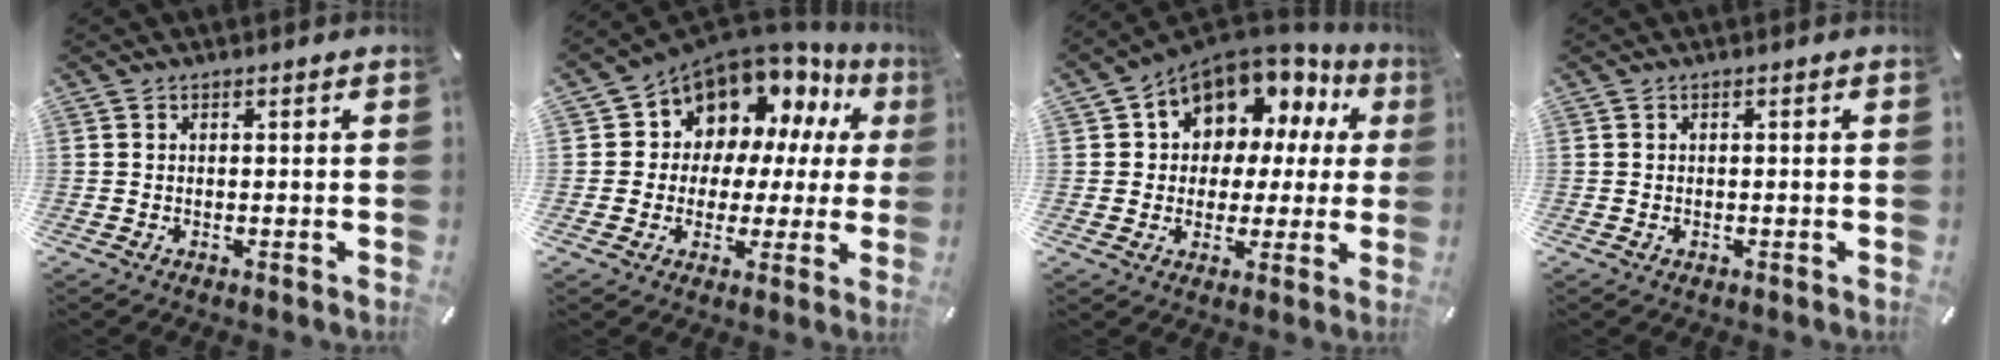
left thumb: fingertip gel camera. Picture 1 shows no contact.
{"total": 11.0, "force": [8.2, 7.0, 2.2], "torque": [-0.058, -0.082, 0.153]}
{"total": 10.7, "force": [6.5, 7.7, 3.4], "torque": [-0.067, -0.054, 0.122]}
{"total": 0.7, "force": [-0.2, 0.4, 0.5], "torque": [-0.009, 0.001, -0.005]}